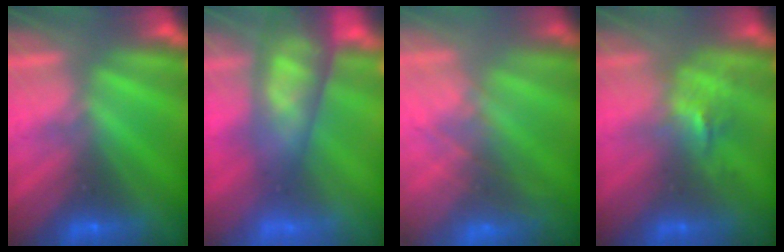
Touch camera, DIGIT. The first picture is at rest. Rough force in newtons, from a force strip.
{"total": 10.1}
{"total": 5.7}
{"total": 2.4}